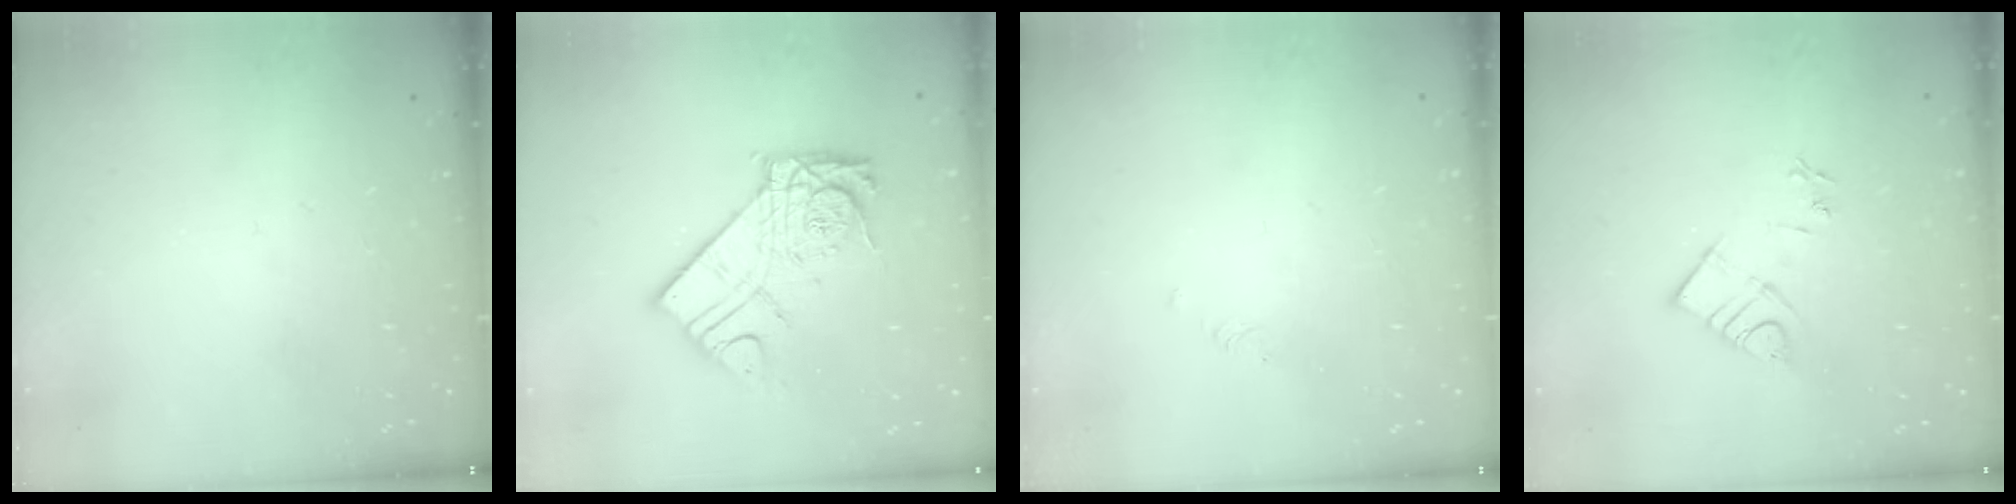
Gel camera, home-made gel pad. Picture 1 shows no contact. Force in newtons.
{"total": 16.5, "press": 16.4, "slide": 1.7}
{"total": 2.8, "press": 2.7, "slide": 0.3}
{"total": 7.5, "press": 7.5, "slide": 0.5}